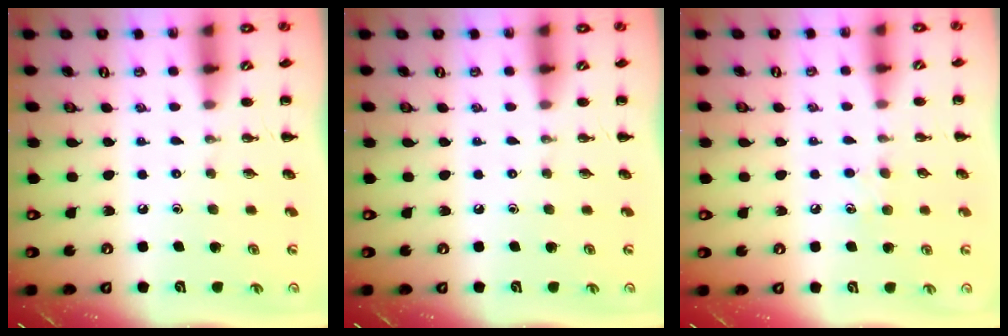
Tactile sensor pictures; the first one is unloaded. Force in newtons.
{"total": 0.0}
{"total": 5.0, "press": 4.8, "slide": 1.4}